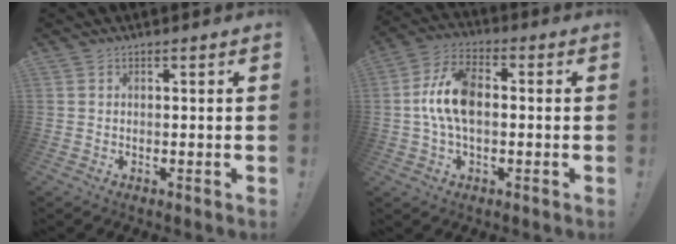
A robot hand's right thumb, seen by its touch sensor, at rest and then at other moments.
{"total": 12.1, "force": [0.0, 6.6, 10.1], "torque": [-0.198, 0.008, 0.001]}